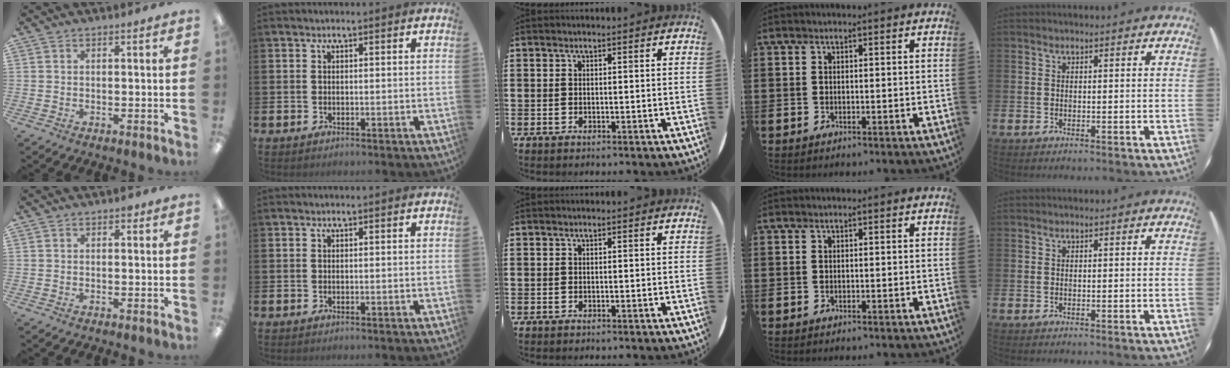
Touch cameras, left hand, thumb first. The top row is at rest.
{"thumb": {"total": 0.8, "force": [0.5, 0.5, 0.4], "torque": [0.000, 0.000, 0.007]}}